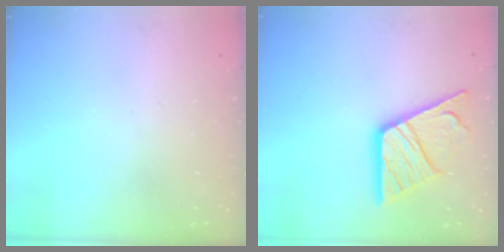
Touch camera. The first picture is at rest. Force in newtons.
{"total": 17.3, "press": 17.2, "slide": 1.7}